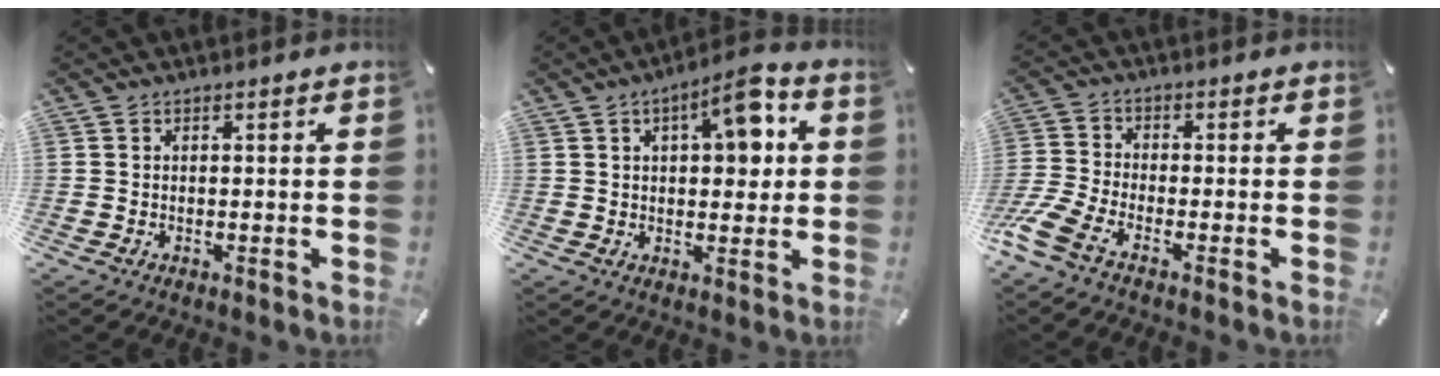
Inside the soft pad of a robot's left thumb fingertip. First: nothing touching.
{"total": 9.8, "force": [3.2, 4.6, 8.0], "torque": [-0.105, -0.009, 0.049]}
{"total": 7.5, "force": [-4.5, 3.1, 5.1], "torque": [-0.139, -0.007, -0.089]}